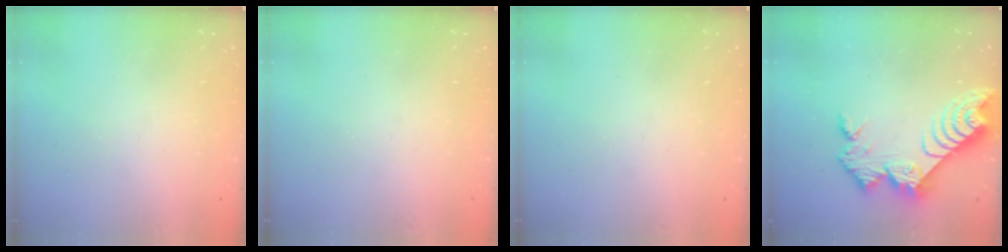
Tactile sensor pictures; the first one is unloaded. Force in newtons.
{"total": 0.0}
{"total": 0.0}
{"total": 10.9, "press": 10.9, "slide": 1.2}